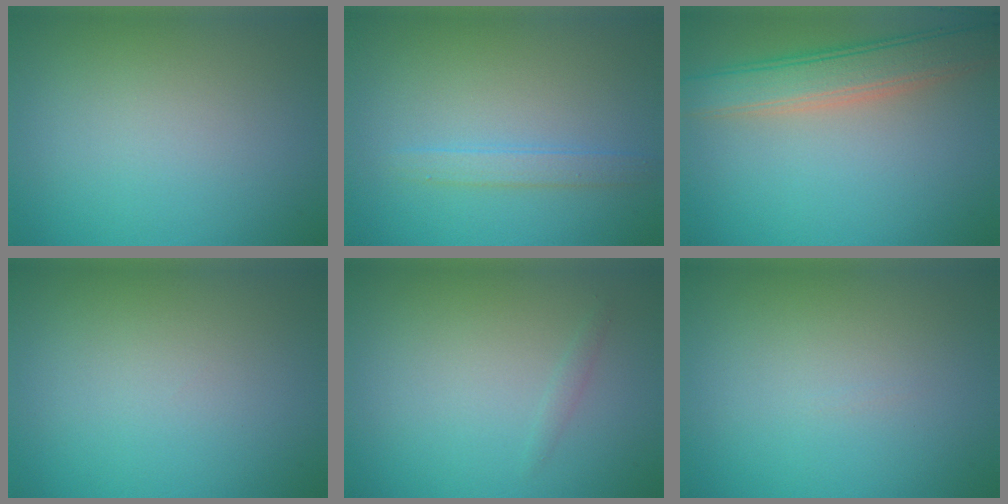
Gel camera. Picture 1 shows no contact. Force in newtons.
{"total": 1.6, "press": 1.6, "slide": 0.0}
{"total": 5.1, "press": 5.1, "slide": 0.3}
{"total": 0.0}
{"total": 0.6, "press": 0.6, "slide": 0.0}
{"total": 0.0}